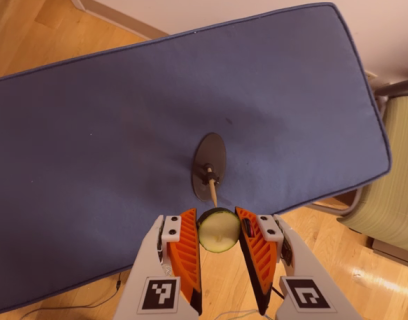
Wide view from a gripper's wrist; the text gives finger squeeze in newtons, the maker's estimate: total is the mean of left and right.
{"total": 9.6, "left": 9.5, "right": 9.7}